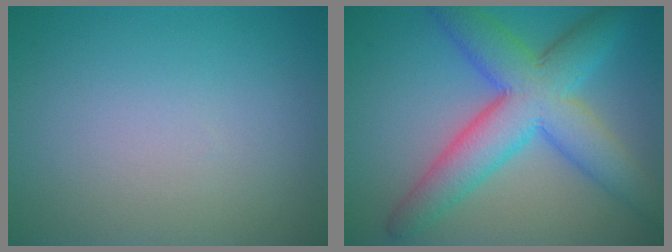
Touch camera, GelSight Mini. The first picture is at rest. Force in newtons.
{"total": 8.7, "press": 8.7, "slide": 0.2}